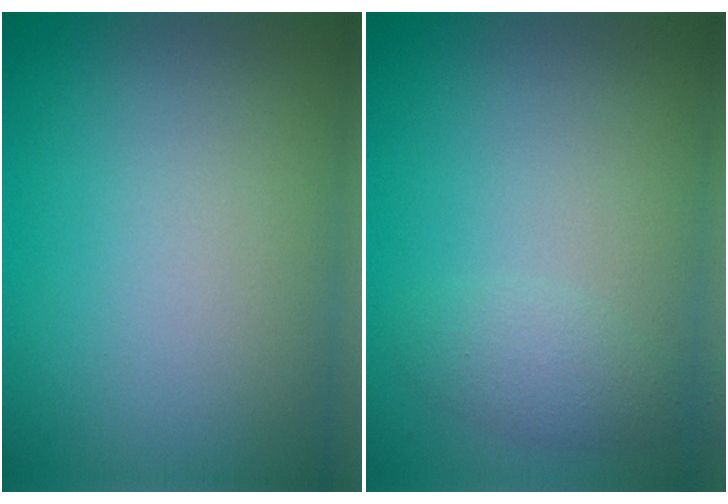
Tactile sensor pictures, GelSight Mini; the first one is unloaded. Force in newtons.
{"total": 1.7, "press": 1.7, "slide": 0.1}